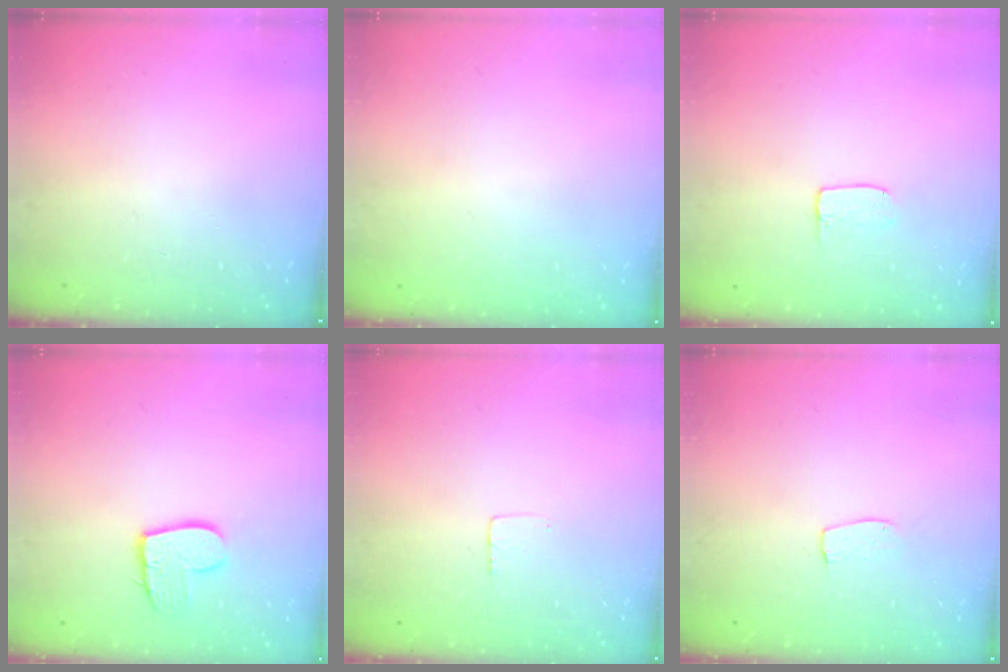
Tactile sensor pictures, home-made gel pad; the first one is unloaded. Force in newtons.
{"total": 0.0}
{"total": 4.1, "press": 4.1, "slide": 0.3}
{"total": 10.7, "press": 10.6, "slide": 0.8}
{"total": 3.0, "press": 3.0, "slide": 0.2}
{"total": 5.3, "press": 5.3, "slide": 0.3}